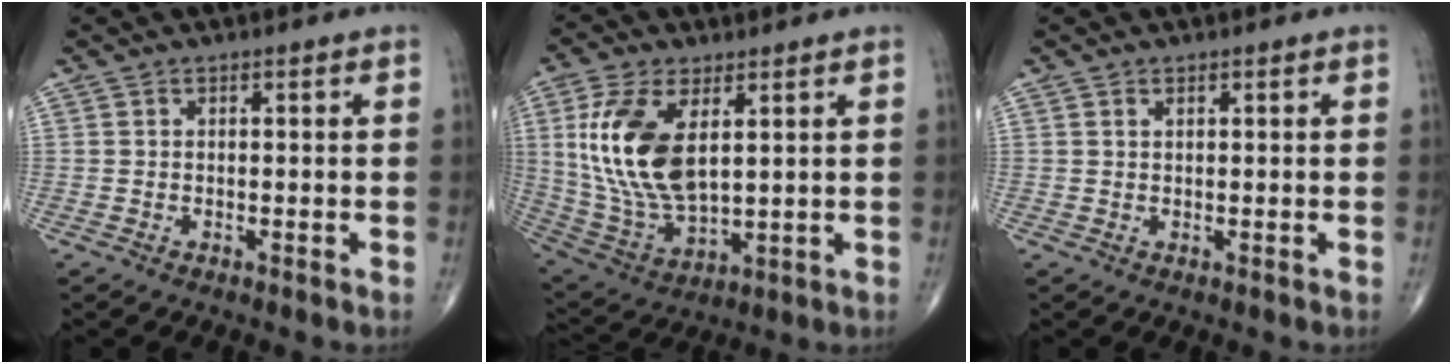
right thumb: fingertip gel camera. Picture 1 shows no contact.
{"total": 16.9, "force": [4.1, 8.7, 13.9], "torque": [-0.283, -0.019, 0.091]}
{"total": 0.7, "force": [0.4, 0.4, 0.4], "torque": [-0.006, 0.000, 0.008]}